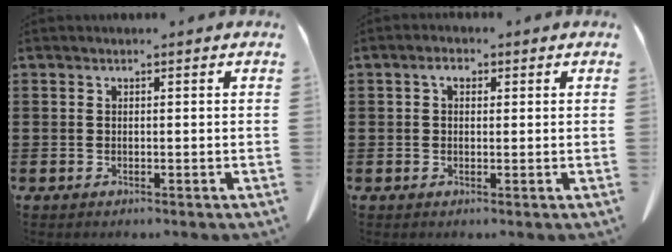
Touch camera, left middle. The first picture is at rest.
{"total": 2.0, "force": [0.7, 1.2, 1.4], "torque": [-0.033, 0.009, 0.011]}